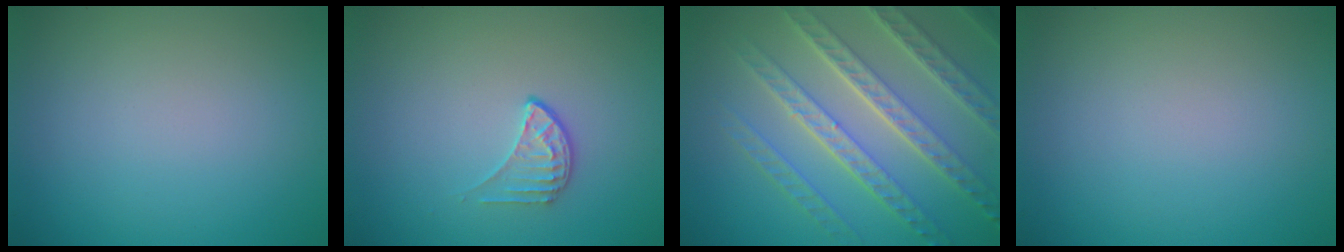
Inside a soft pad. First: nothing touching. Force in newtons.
{"total": 1.6, "press": 1.0, "slide": 1.2}
{"total": 7.9, "press": 5.7, "slide": 5.5}
{"total": 0.0}